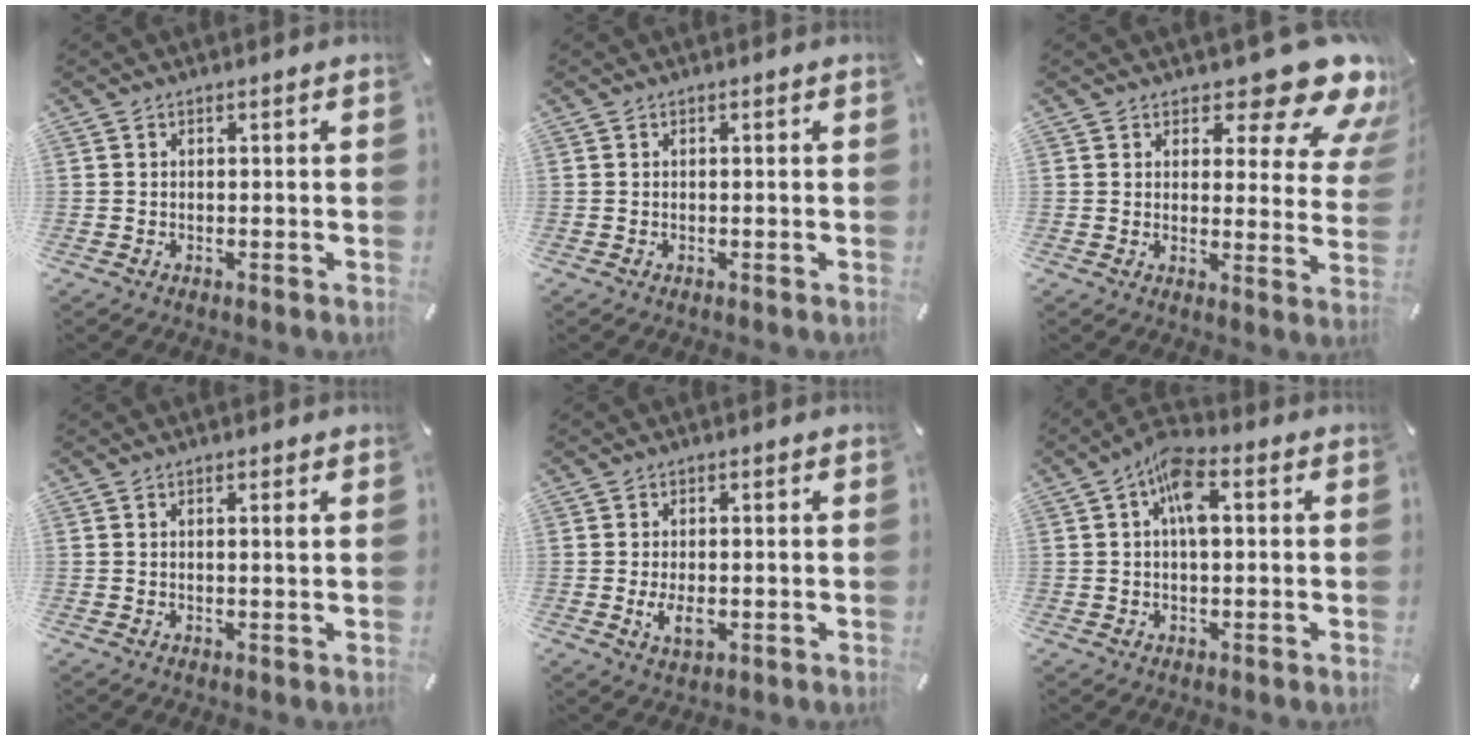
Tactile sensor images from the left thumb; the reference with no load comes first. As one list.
[{"total": 0.0}, {"total": 14.0, "force": [9.2, 5.8, 8.9], "torque": [-0.107, -0.071, 0.151]}, {"total": 0.9, "force": [0.5, 0.0, 0.8], "torque": [-0.016, 0.000, 0.008]}, {"total": 4.2, "force": [-0.6, 2.2, 3.5], "torque": [-0.074, -0.008, -0.015]}, {"total": 7.8, "force": [1.3, 3.7, 6.7], "torque": [-0.112, 0.008, 0.021]}]